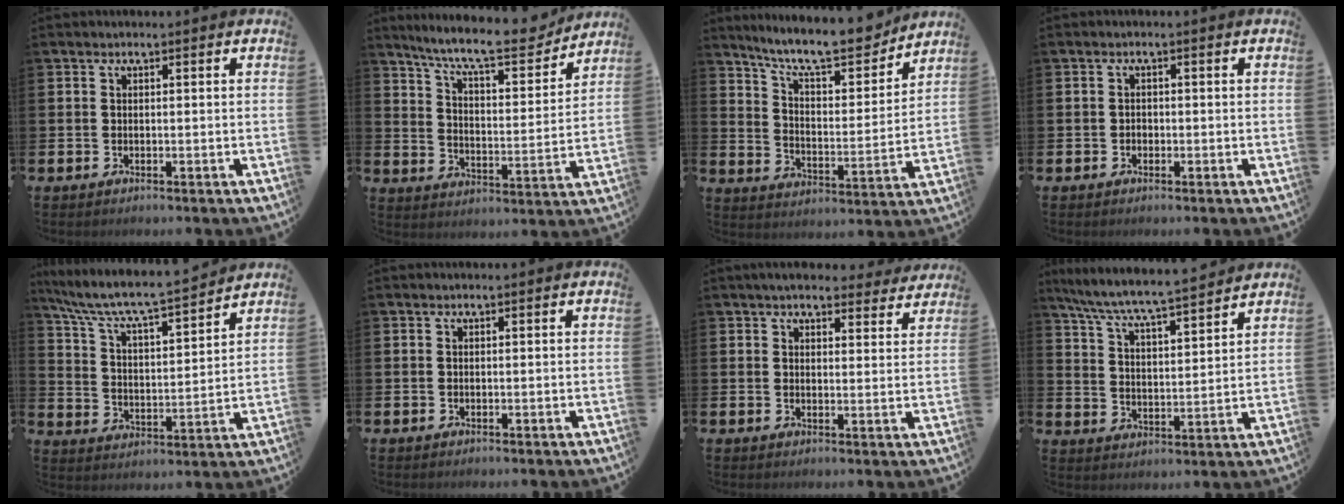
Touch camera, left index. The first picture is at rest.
{"total": 10.4, "force": [9.4, 1.4, 4.1], "torque": [-0.105, -0.061, 0.159]}
{"total": 10.9, "force": [9.9, 2.2, 4.2], "torque": [-0.101, -0.069, 0.170]}
{"total": 0.9, "force": [-0.5, 0.7, 0.2], "torque": [-0.004, 0.003, -0.010]}
{"total": 7.4, "force": [6.9, 0.7, 2.5], "torque": [-0.085, -0.055, 0.115]}
{"total": 0.0}
{"total": 4.5, "force": [4.2, 1.3, 1.0], "torque": [-0.021, -0.019, 0.075]}
{"total": 7.1, "force": [6.8, 0.0, 2.0], "torque": [-0.071, -0.052, 0.117]}